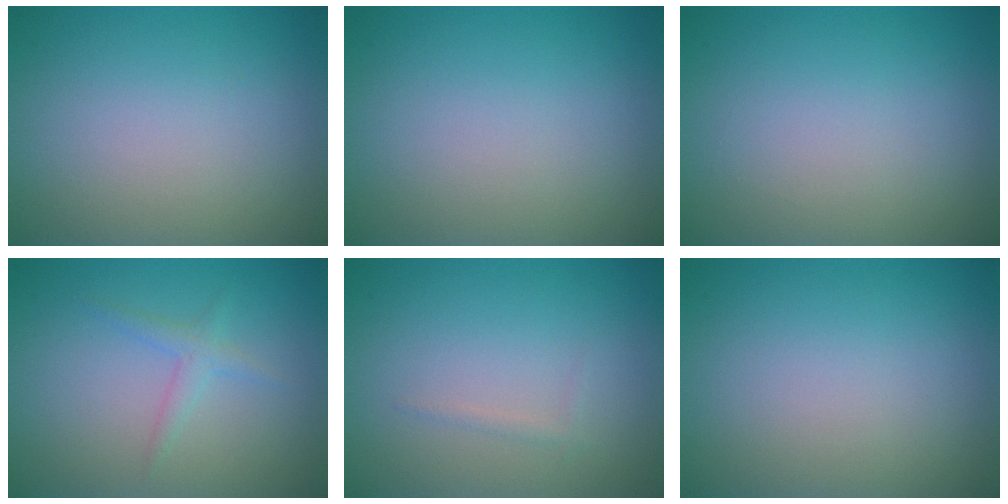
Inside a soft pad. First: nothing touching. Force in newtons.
{"total": 0.0}
{"total": 0.0}
{"total": 1.4, "press": 1.4, "slide": 0.0}
{"total": 0.6, "press": 0.6, "slide": 0.1}
{"total": 0.0}